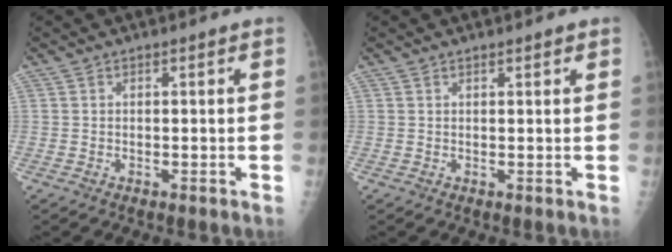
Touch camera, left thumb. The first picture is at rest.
{"total": 1.0, "force": [0.8, 0.2, 0.6], "torque": [-0.007, -0.003, 0.011]}